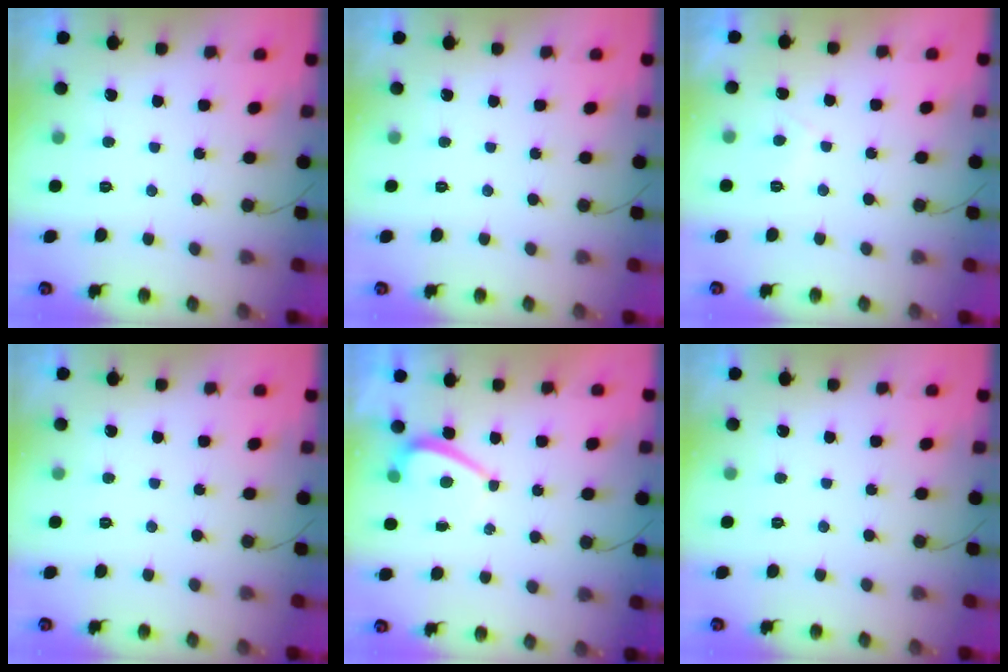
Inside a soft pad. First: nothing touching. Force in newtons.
{"total": 0.0}
{"total": 1.7, "press": 1.5, "slide": 0.7}
{"total": 0.0}
{"total": 1.4, "press": 1.3, "slide": 0.6}
{"total": 0.0}